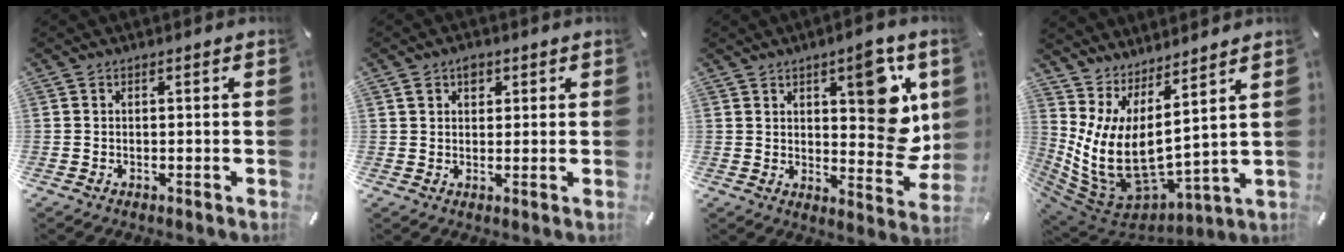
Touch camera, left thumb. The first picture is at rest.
{"total": 3.1, "force": [1.4, 2.5, 1.3], "torque": [-0.006, -0.005, 0.019]}
{"total": 15.3, "force": [5.5, 7.2, 12.4], "torque": [-0.124, -0.041, 0.089]}
{"total": 10.3, "force": [1.7, 5.5, 8.5], "torque": [-0.204, -0.061, 0.035]}